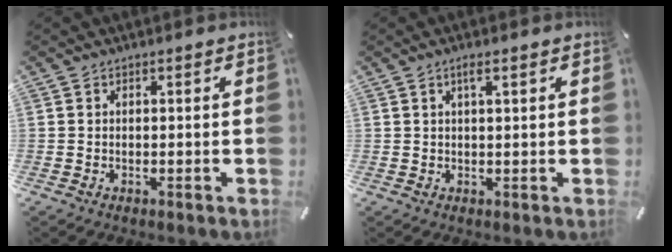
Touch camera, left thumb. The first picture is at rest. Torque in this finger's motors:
{"motor_torque": [-0.06, -0.42, 0.16, 0.08, 0.00]}